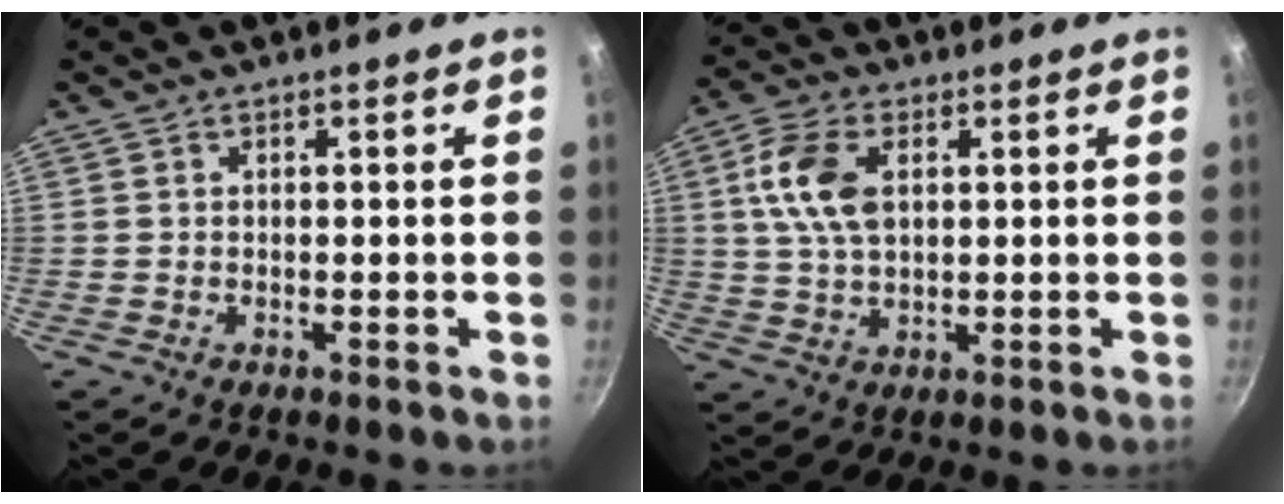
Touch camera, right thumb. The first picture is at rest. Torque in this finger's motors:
{"motor_torque": [1.22, 0.86, 1.03, -0.30, 0.15]}